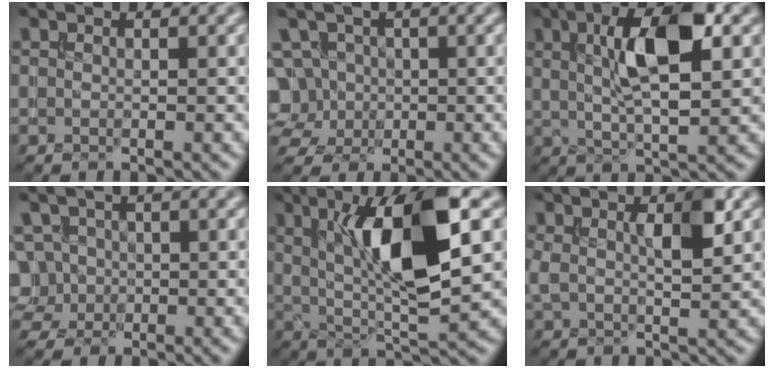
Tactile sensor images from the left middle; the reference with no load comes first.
{"total": 6.0, "force": [0.4, 5.4, 2.6], "torque": [-0.050, 0.036, -0.020]}
{"total": 8.3, "force": [2.3, 2.6, 7.5], "torque": [-0.124, 0.005, 0.037]}
{"total": 4.8, "force": [0.2, 4.3, 2.0], "torque": [-0.037, 0.032, -0.008]}
{"total": 10.1, "force": [2.4, 2.6, 9.5], "torque": [-0.157, 0.000, 0.045]}
{"total": 4.0, "force": [1.4, 1.0, 3.6], "torque": [-0.067, 0.002, 0.024]}